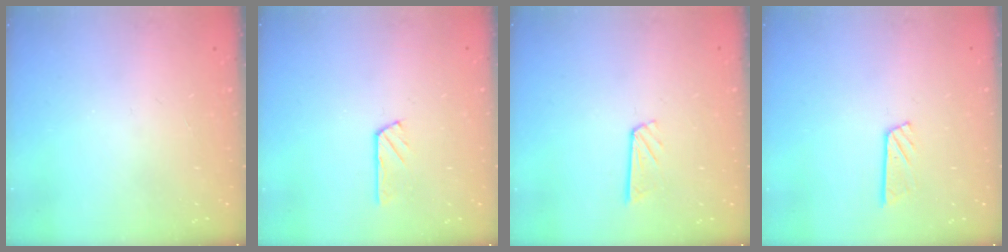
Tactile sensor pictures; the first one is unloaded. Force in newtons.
{"total": 2.9, "press": 2.9, "slide": 0.5}
{"total": 6.6, "press": 6.6, "slide": 0.2}
{"total": 4.5, "press": 4.5, "slide": 0.2}